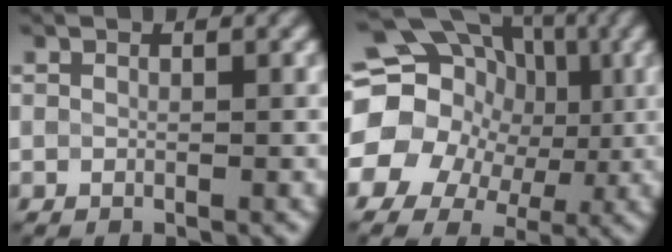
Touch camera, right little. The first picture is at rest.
{"total": 18.5, "force": [1.2, 16.3, 8.8], "torque": [-0.179, 0.026, -0.013]}